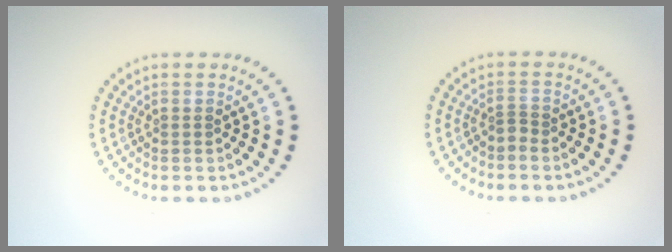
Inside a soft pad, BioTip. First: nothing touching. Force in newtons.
{"total": 0.7, "press": 0.4, "slide": 0.6}